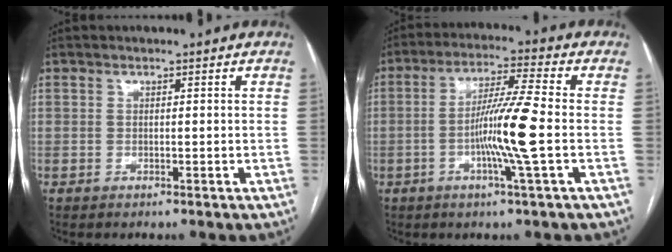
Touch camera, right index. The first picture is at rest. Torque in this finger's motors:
{"motor_torque": [0.64, 0.16, 0.36, 0.11]}